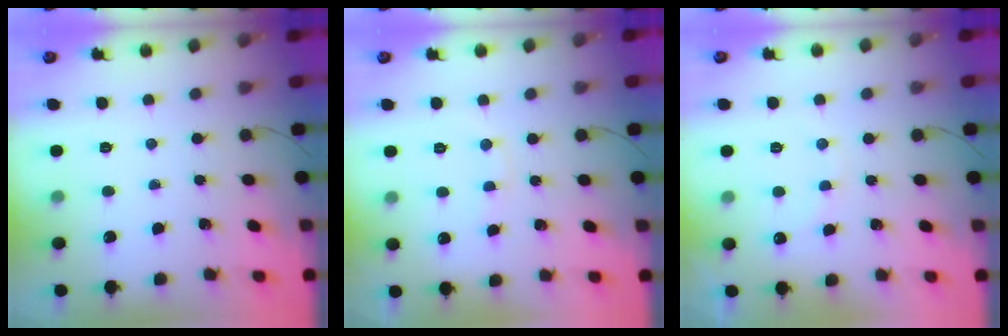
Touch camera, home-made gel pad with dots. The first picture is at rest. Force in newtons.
{"total": 5.9, "press": 5.8, "slide": 1.2}
{"total": 7.1, "press": 7.0, "slide": 1.5}